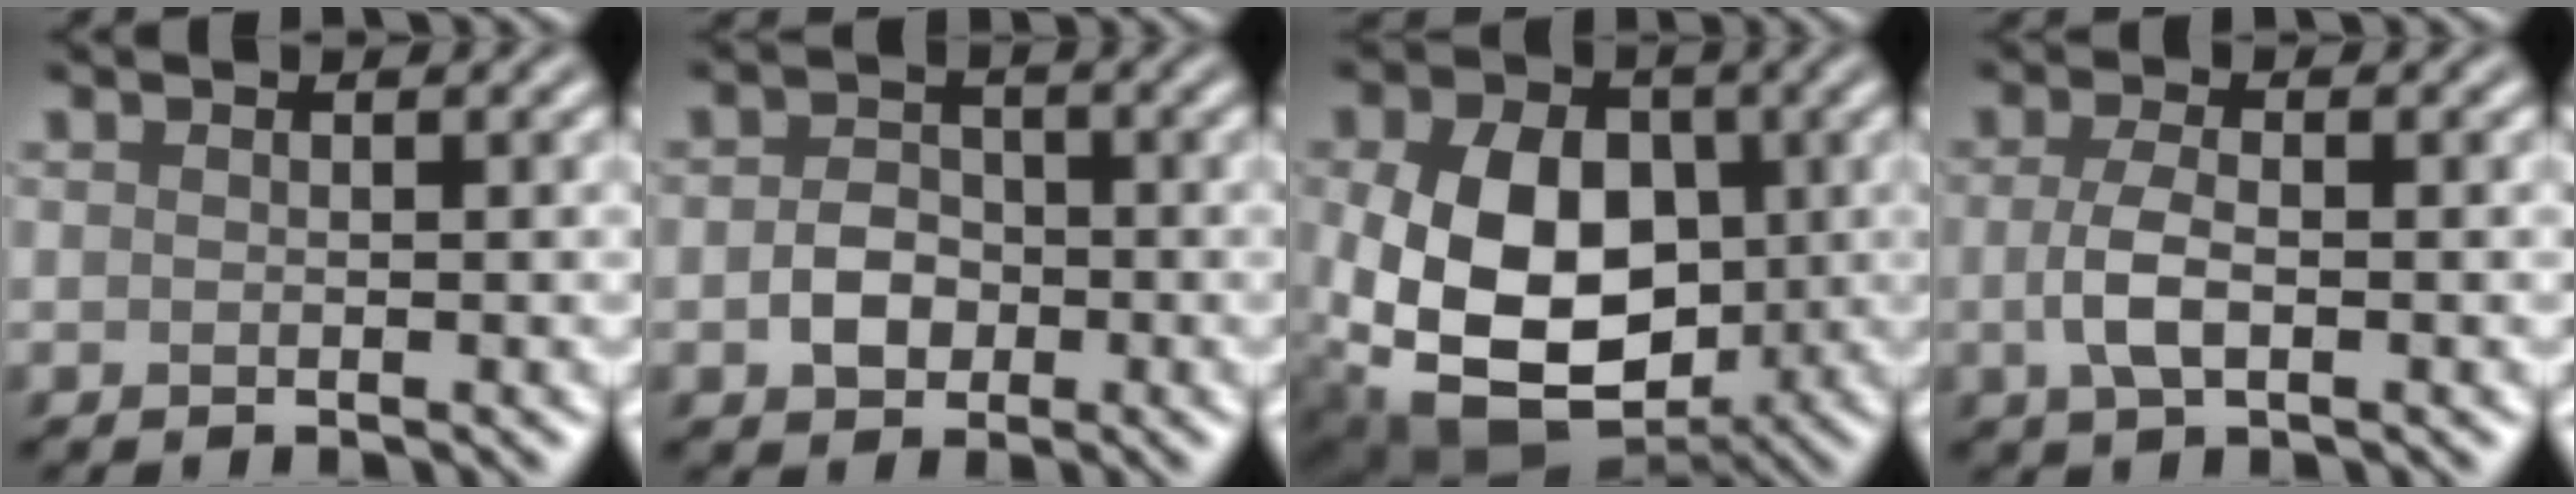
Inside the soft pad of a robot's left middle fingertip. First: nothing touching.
{"total": 2.8, "force": [-0.8, 2.2, 1.6], "torque": [-0.027, 0.001, -0.019]}
{"total": 14.4, "force": [-0.8, 10.5, 9.9], "torque": [-0.171, -0.024, -0.010]}
{"total": 2.9, "force": [-0.4, 1.1, 2.6], "torque": [-0.059, -0.001, -0.010]}